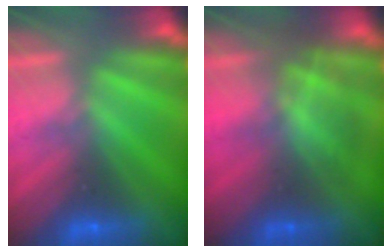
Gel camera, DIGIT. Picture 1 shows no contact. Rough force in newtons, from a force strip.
{"total": 2.9}